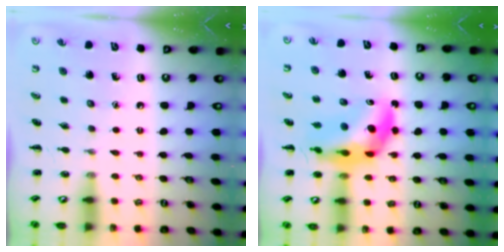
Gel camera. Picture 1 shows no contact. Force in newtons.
{"total": 11.4, "press": 10.9, "slide": 3.4}